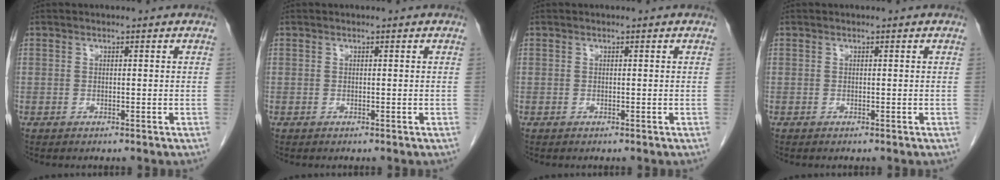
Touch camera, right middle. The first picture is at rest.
{"total": 0.0}
{"total": 0.0}
{"total": 0.0}